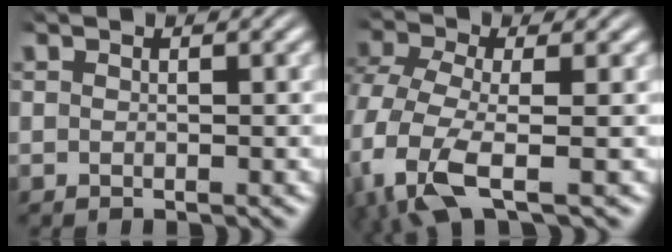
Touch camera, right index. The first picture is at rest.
{"total": 8.9, "force": [-2.8, 6.6, 5.2], "torque": [-0.163, -0.054, -0.037]}